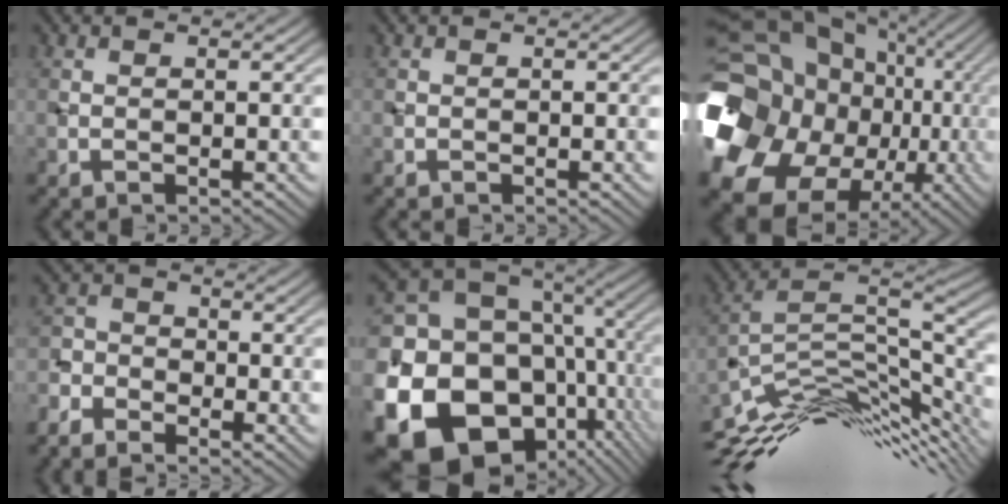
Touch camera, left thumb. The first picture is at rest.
{"total": 0.5, "force": [-0.2, 0.5, 0.0], "torque": [0.003, -0.003, -0.005]}
{"total": 22.5, "force": [-4.6, 18.4, 12.1], "torque": [-0.282, -0.022, -0.095]}
{"total": 4.5, "force": [-3.8, 1.9, 1.4], "torque": [-0.034, -0.004, -0.089]}
{"total": 23.5, "force": [-3.9, 19.0, 13.4], "torque": [-0.314, -0.025, -0.060]}
{"total": 13.6, "force": [-6.8, 4.4, 10.9], "torque": [-0.220, -0.001, -0.118]}